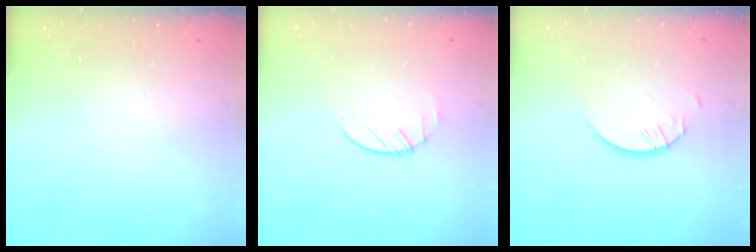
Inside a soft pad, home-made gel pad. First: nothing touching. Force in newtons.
{"total": 1.2, "press": 1.2, "slide": 0.2}
{"total": 3.5, "press": 3.5, "slide": 0.1}